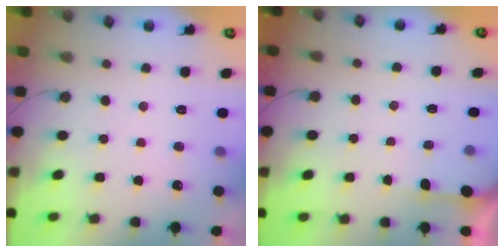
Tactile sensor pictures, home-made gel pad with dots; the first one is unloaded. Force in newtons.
{"total": 2.4, "press": 2.4, "slide": 0.3}